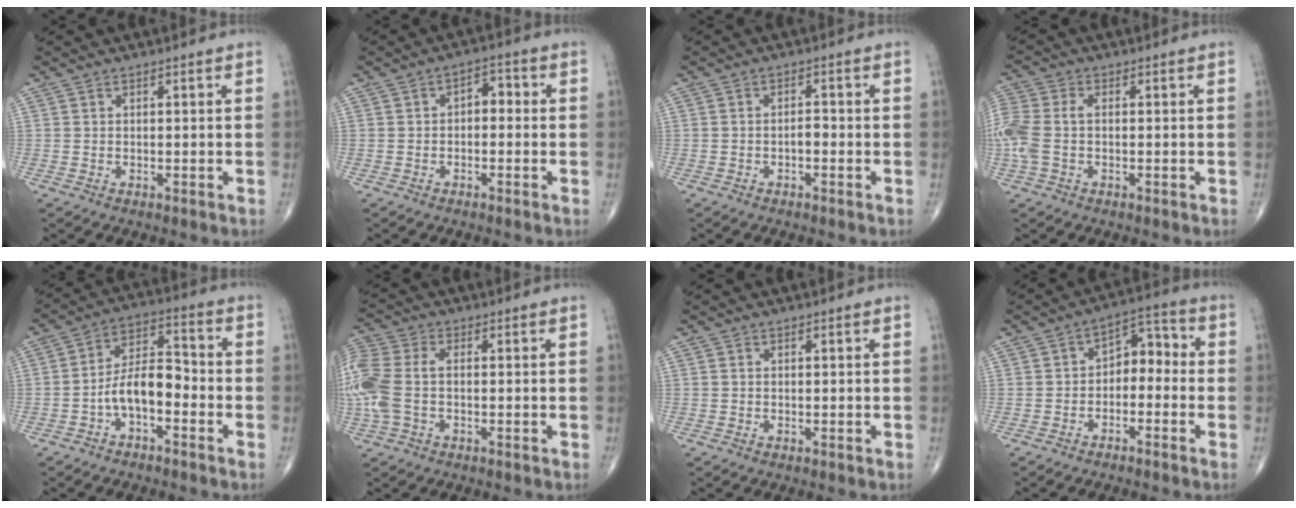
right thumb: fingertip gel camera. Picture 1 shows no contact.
{"total": 3.8, "force": [-0.3, 2.4, 2.9], "torque": [-0.025, 0.020, -0.016]}
{"total": 1.7, "force": [-0.7, 0.8, 1.3], "torque": [-0.014, 0.006, -0.014]}
{"total": 8.7, "force": [-0.7, 5.5, 6.7], "torque": [-0.189, 0.018, -0.018]}
{"total": 8.9, "force": [-3.2, 4.5, 6.9], "torque": [-0.112, 0.045, -0.064]}
{"total": 11.6, "force": [-0.9, 6.9, 9.2], "torque": [-0.261, 0.020, -0.016]}
{"total": 0.0}
{"total": 9.4, "force": [-2.2, 6.1, 6.8], "torque": [-0.059, 0.053, -0.048]}